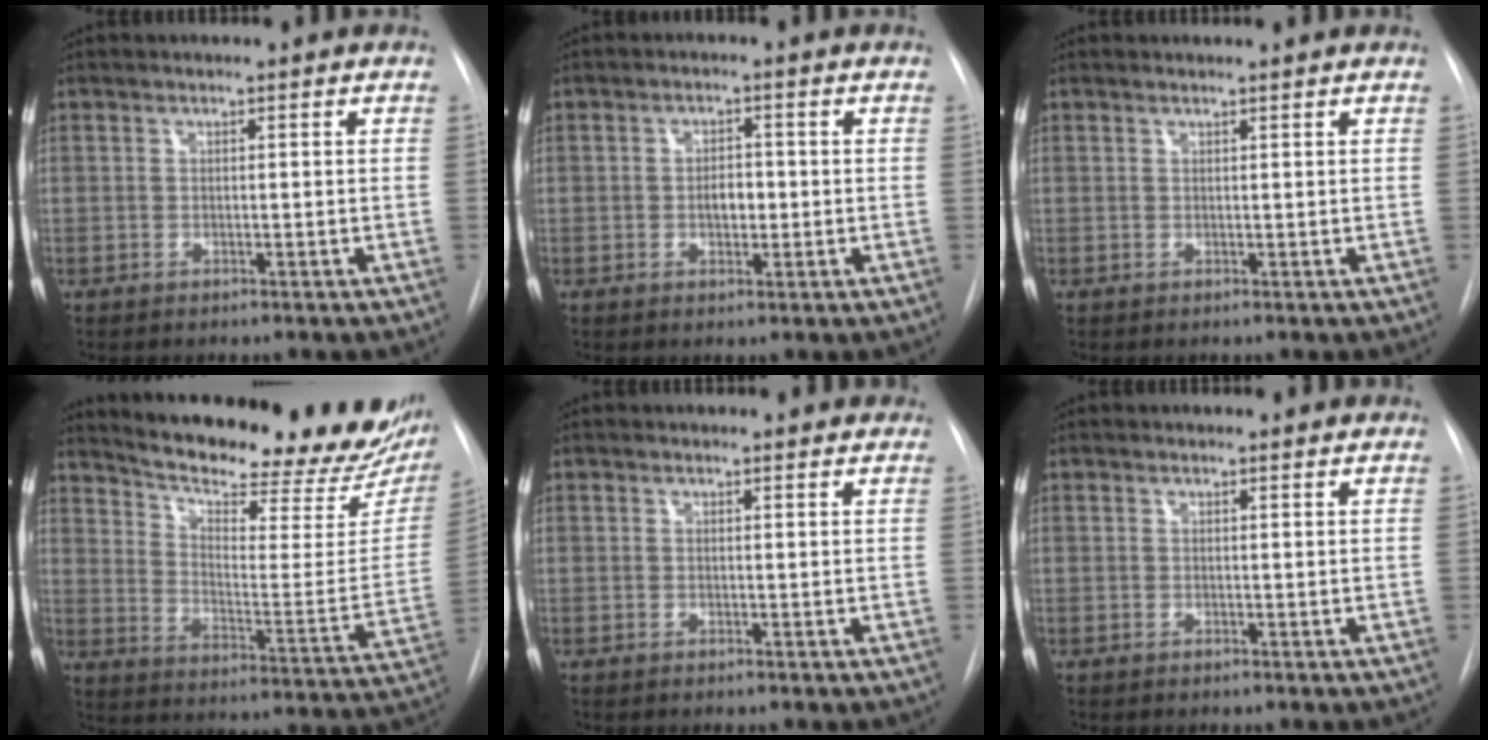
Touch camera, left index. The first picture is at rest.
{"total": 2.9, "force": [-0.7, 1.7, 2.2], "torque": [-0.033, 0.000, -0.011]}
{"total": 0.8, "force": [0.8, -0.1, 0.1], "torque": [-0.011, 0.002, 0.011]}
{"total": 26.2, "force": [22.7, 6.1, 11.6], "torque": [-0.182, -0.077, 0.286]}
{"total": 3.6, "force": [3.2, 1.3, 0.9], "torque": [-0.007, 0.010, 0.025]}
{"total": 2.6, "force": [2.3, 0.9, 0.6], "torque": [-0.010, 0.012, 0.018]}